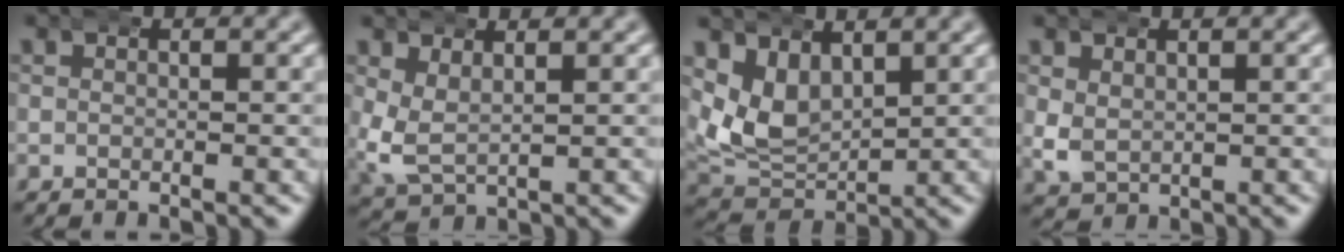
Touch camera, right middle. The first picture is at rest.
{"total": 3.5, "force": [1.1, 2.5, 2.1], "torque": [-0.077, -0.026, 0.035]}
{"total": 6.5, "force": [1.7, 5.1, 3.6], "torque": [-0.101, -0.017, 0.036]}
{"total": 1.9, "force": [0.8, 1.4, 1.0], "torque": [-0.041, -0.018, 0.030]}